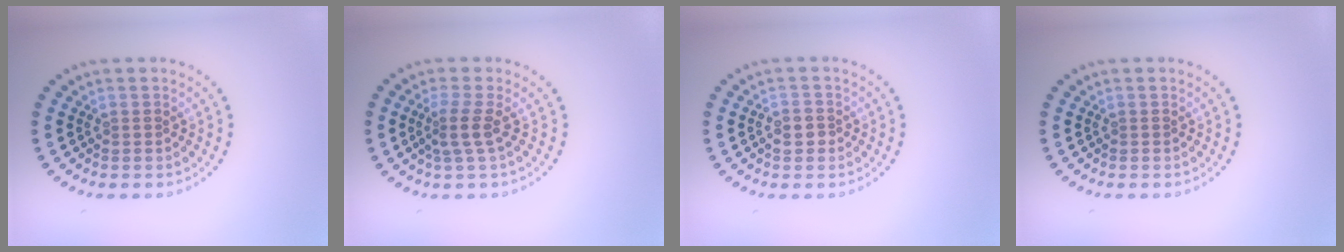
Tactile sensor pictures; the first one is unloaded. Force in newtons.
{"total": 2.2, "press": 1.5, "slide": 1.6}
{"total": 1.5, "press": 1.5, "slide": 0.2}
{"total": 0.0}